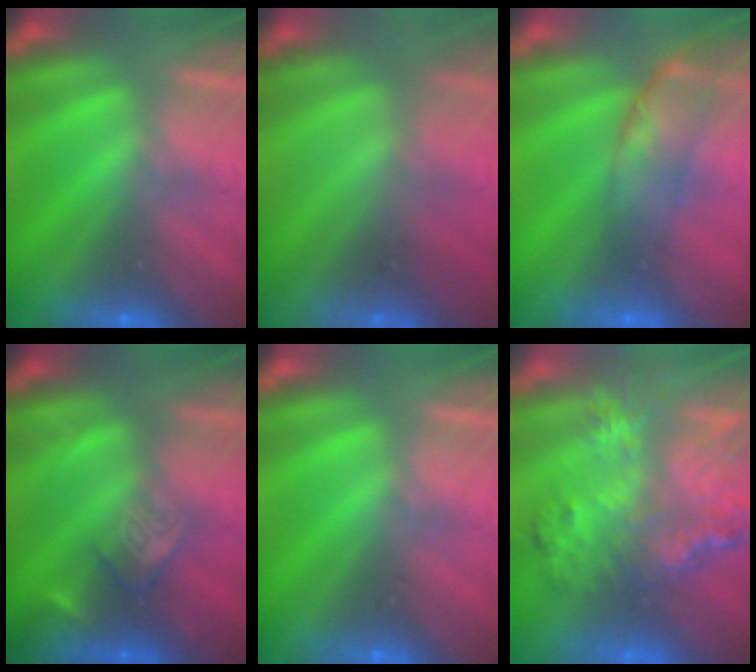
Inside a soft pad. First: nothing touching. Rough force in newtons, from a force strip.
{"total": 2.2}
{"total": 2.6}
{"total": 2.4}
{"total": 0.0}
{"total": 7.9}